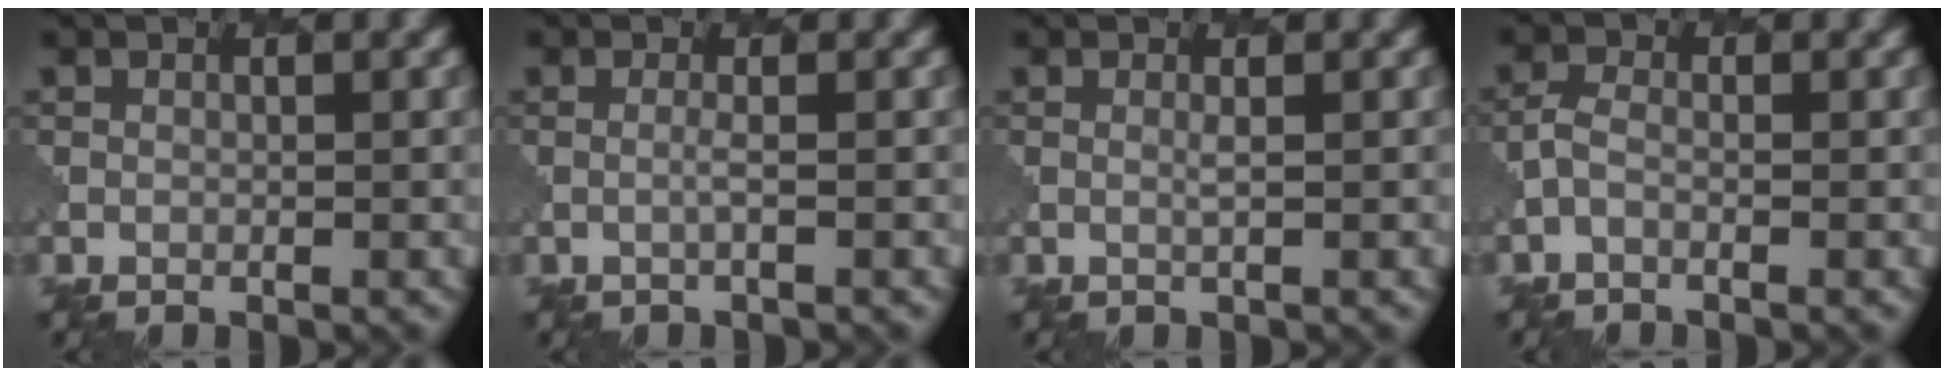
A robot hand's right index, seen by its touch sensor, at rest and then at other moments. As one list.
[{"total": 0.9, "force": [0.1, 0.0, 0.9], "torque": [-0.011, 0.003, -0.006]}, {"total": 0.8, "force": [0.4, 0.1, 0.7], "torque": [-0.010, -0.001, 0.003]}, {"total": 1.0, "force": [-0.7, 0.4, 0.6], "torque": [-0.019, -0.001, -0.021]}]